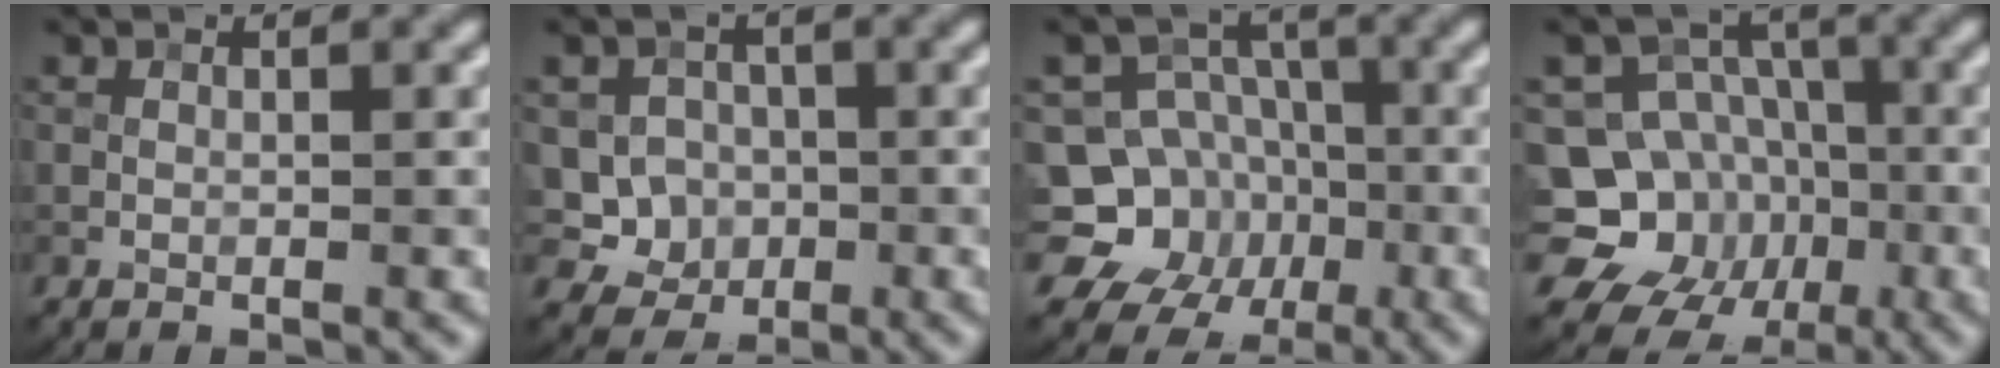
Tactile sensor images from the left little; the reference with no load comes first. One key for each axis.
{"total": 5.6, "fx": -0.8, "fy": 5.2, "fz": 1.9, "tx": -0.022, "ty": 0.024, "tz": -0.045}
{"total": 10.8, "fx": -4.2, "fy": 9.4, "fz": 3.2, "tx": -0.065, "ty": 0.004, "tz": -0.100}
{"total": 14.1, "fx": -5.3, "fy": 12.2, "fz": 4.6, "tx": -0.088, "ty": -0.017, "tz": -0.105}